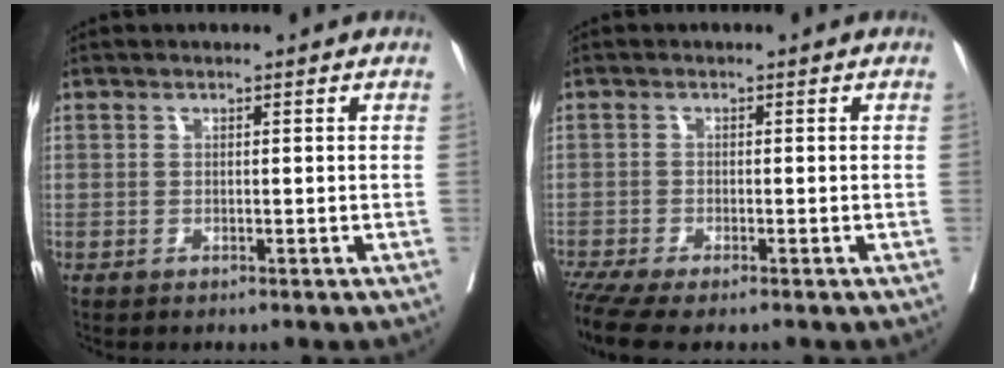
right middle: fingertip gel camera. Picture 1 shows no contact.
{"total": 5.0, "force": [-3.9, 0.5, 3.0], "torque": [-0.052, -0.011, -0.072]}